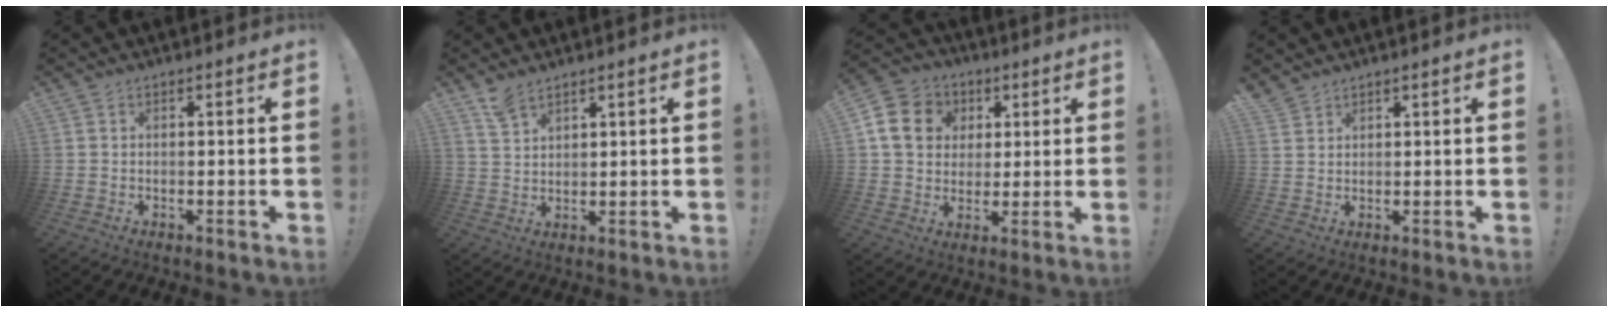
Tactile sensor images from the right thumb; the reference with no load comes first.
{"total": 4.9, "force": [4.1, 1.9, 2.0], "torque": [-0.035, -0.021, 0.077]}
{"total": 13.0, "force": [3.4, 11.2, 5.7], "torque": [-0.085, 0.003, 0.074]}
{"total": 2.4, "force": [2.2, 0.9, 0.3], "torque": [-0.009, -0.013, 0.044]}